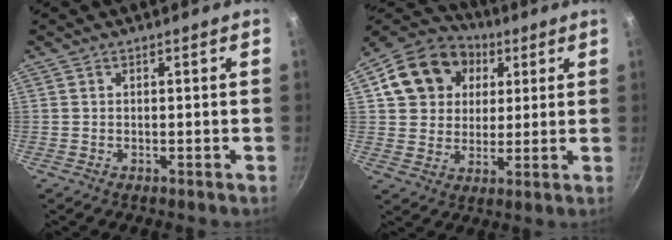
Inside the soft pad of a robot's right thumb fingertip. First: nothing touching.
{"total": 16.2, "force": [5.0, 13.5, 7.5], "torque": [-0.119, 0.020, 0.080]}